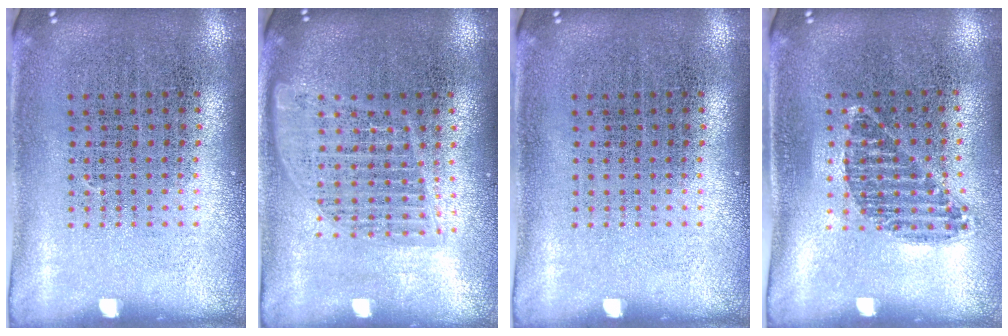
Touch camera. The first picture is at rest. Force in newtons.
{"total": 1.6, "press": 1.4, "slide": 0.7}
{"total": 0.0}
{"total": 1.0, "press": 0.9, "slide": 0.5}